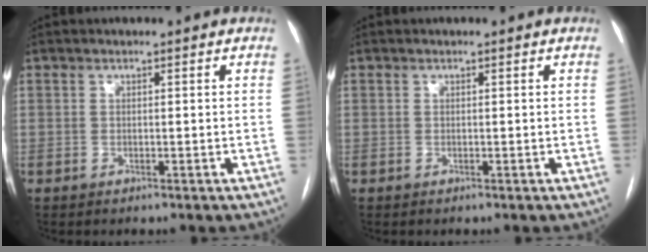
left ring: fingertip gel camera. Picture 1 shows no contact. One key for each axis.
{"total": 0.0}